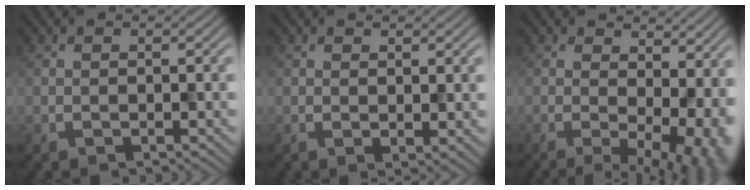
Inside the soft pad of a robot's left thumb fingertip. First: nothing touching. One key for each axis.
{"total": 2.2, "fx": 0.6, "fy": 0.6, "fz": 2.0, "tx": -0.028, "ty": 0.001, "tz": 0.018}
{"total": 8.9, "fx": 0.2, "fy": 3.5, "fz": 8.2, "tx": -0.094, "ty": -0.006, "tz": 0.028}